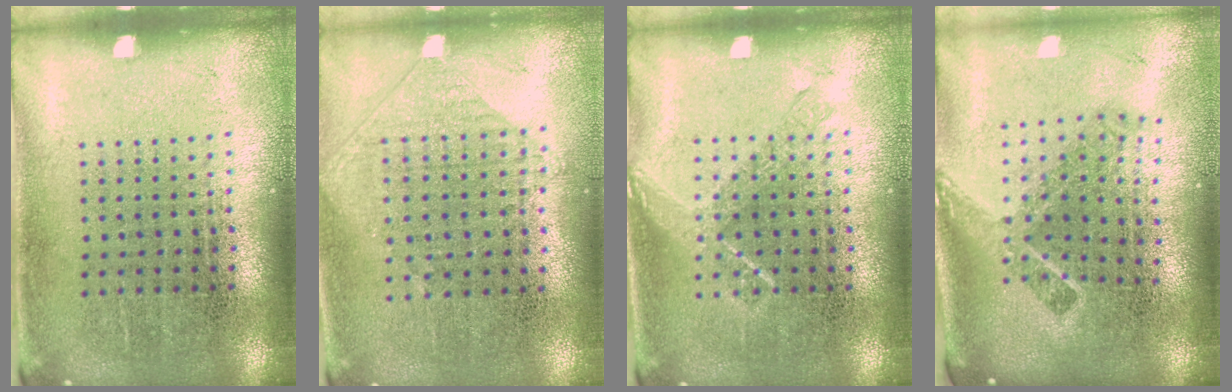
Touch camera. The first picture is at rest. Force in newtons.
{"total": 0.9, "press": 0.9, "slide": 0.3}
{"total": 1.1, "press": 1.1, "slide": 0.2}
{"total": 2.2, "press": 1.5, "slide": 1.6}